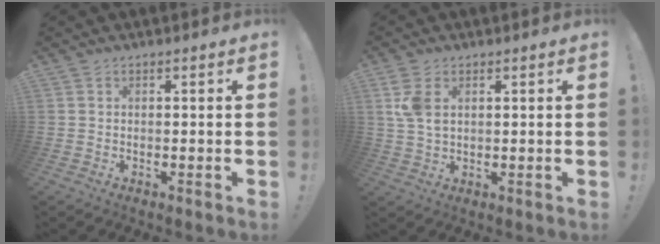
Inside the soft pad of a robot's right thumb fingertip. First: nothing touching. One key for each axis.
{"total": 5.8, "fx": 2.1, "fy": 3.4, "fz": 4.3, "tx": -0.084, "ty": -0.004, "tz": 0.039}